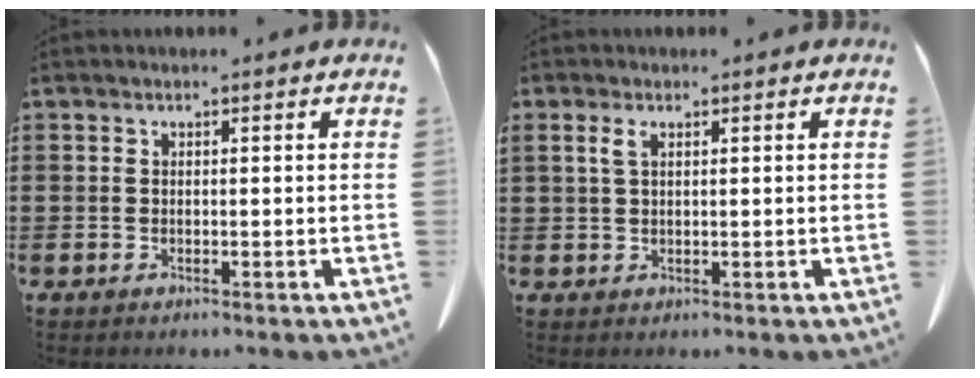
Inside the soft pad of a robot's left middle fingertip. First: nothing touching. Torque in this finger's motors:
{"motor_torque": [0.55, -0.28, 0.98, 0.21]}